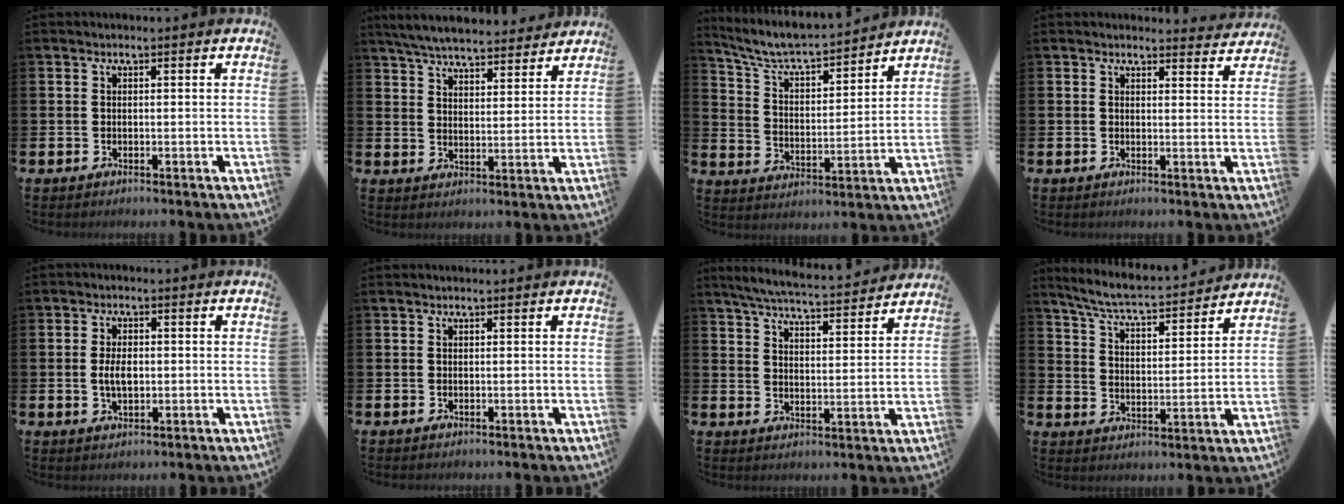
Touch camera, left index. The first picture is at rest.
{"total": 6.5, "force": [6.3, 1.0, 1.3], "torque": [-0.046, -0.034, 0.113]}
{"total": 7.2, "force": [6.8, 0.7, 2.2], "torque": [-0.077, -0.053, 0.116]}
{"total": 2.6, "force": [2.6, 0.4, 0.0], "torque": [0.012, -0.020, 0.043]}
{"total": 3.6, "force": [0.0, 2.0, 3.0], "torque": [-0.050, 0.004, -0.004]}
{"total": 0.0}
{"total": 6.0, "force": [5.8, 0.1, 1.4], "torque": [-0.052, -0.039, 0.101]}
{"total": 6.6, "force": [6.2, 0.5, 2.1], "torque": [-0.069, -0.045, 0.104]}